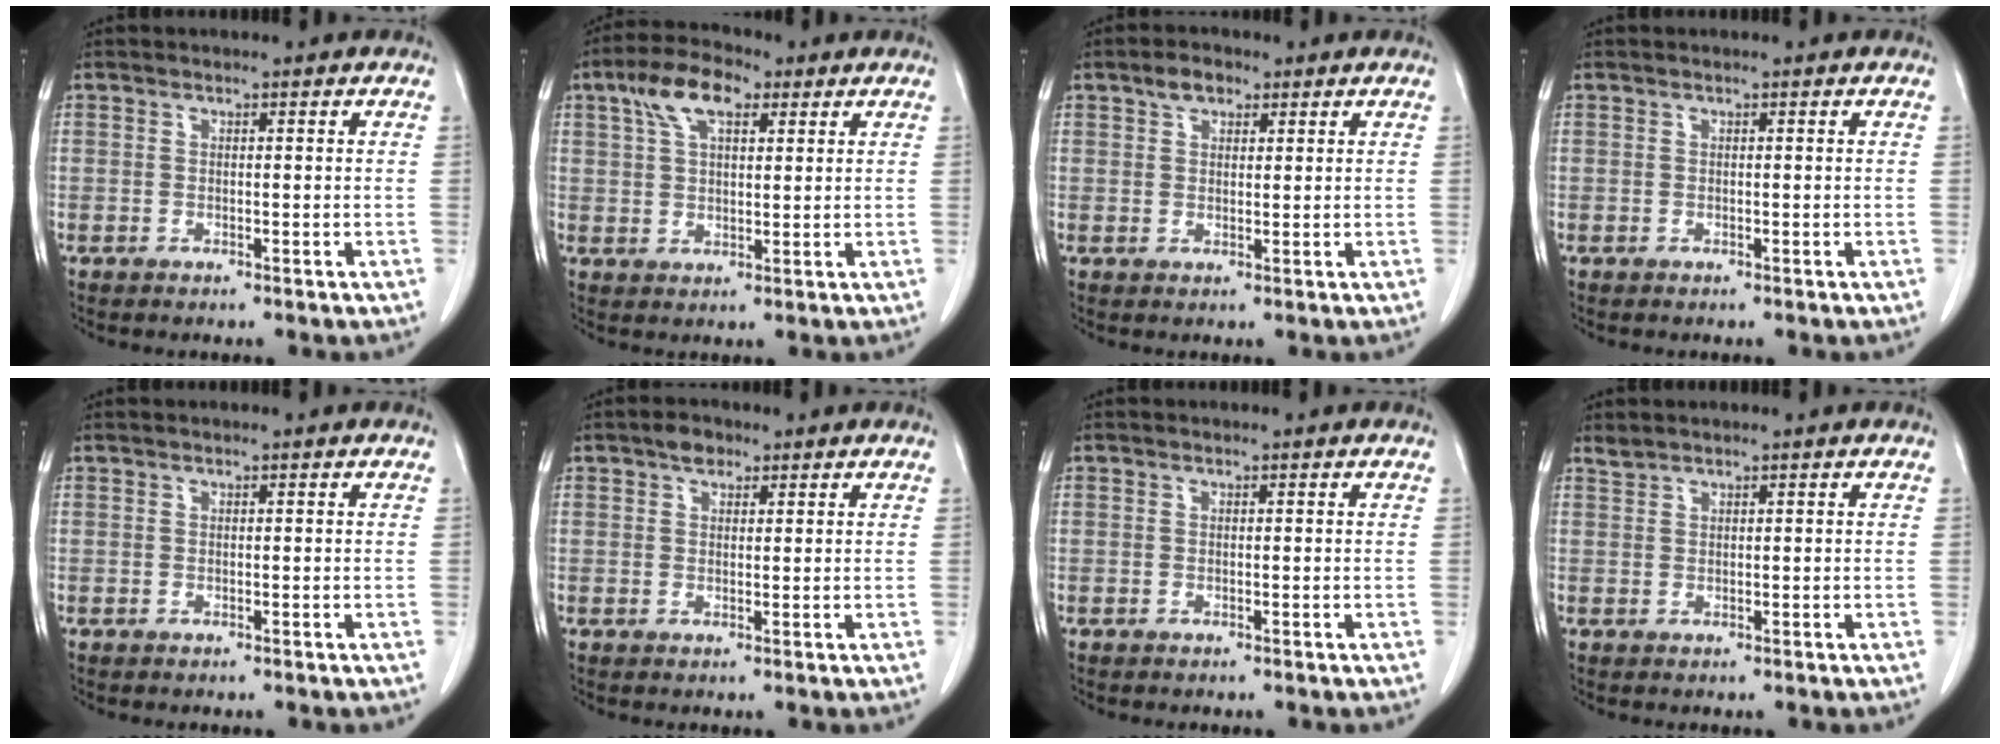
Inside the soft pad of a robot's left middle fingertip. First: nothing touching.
{"total": 7.8, "force": [3.9, 3.5, 5.7], "torque": [-0.111, 0.023, 0.071]}
{"total": 3.0, "force": [1.8, 1.8, 1.6], "torque": [-0.030, 0.009, 0.033]}
{"total": 0.0}
{"total": 0.0}
{"total": 2.2, "force": [1.4, 1.4, 1.0], "torque": [-0.016, 0.007, 0.021]}
{"total": 0.0}
{"total": 0.9, "force": [0.9, -0.1, 0.1], "torque": [-0.007, 0.006, 0.024]}